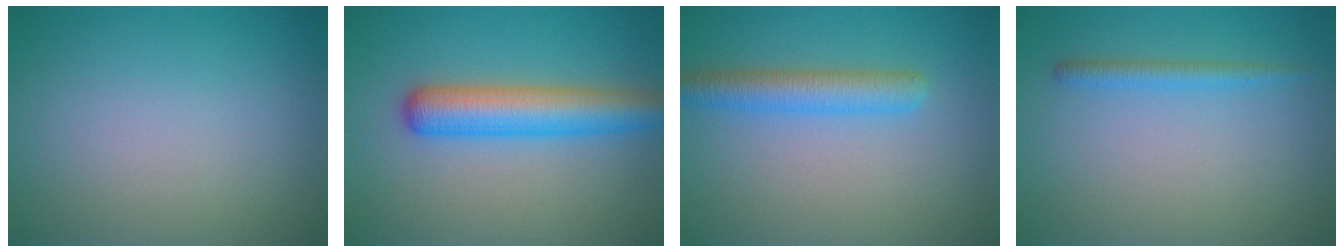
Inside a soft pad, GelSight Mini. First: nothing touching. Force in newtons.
{"total": 5.5, "press": 5.5, "slide": 0.3}
{"total": 3.5, "press": 3.5, "slide": 0.1}
{"total": 1.4, "press": 1.4, "slide": 0.1}